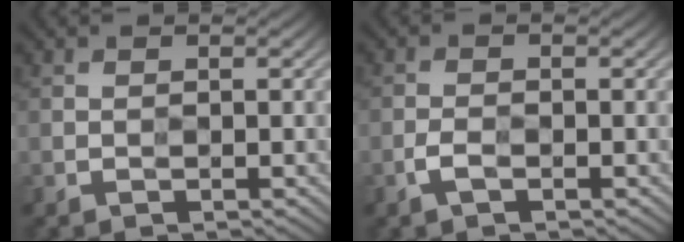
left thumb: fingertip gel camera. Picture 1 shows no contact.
{"total": 1.8, "force": [-1.0, 0.8, 1.3], "torque": [-0.029, 0.001, -0.023]}